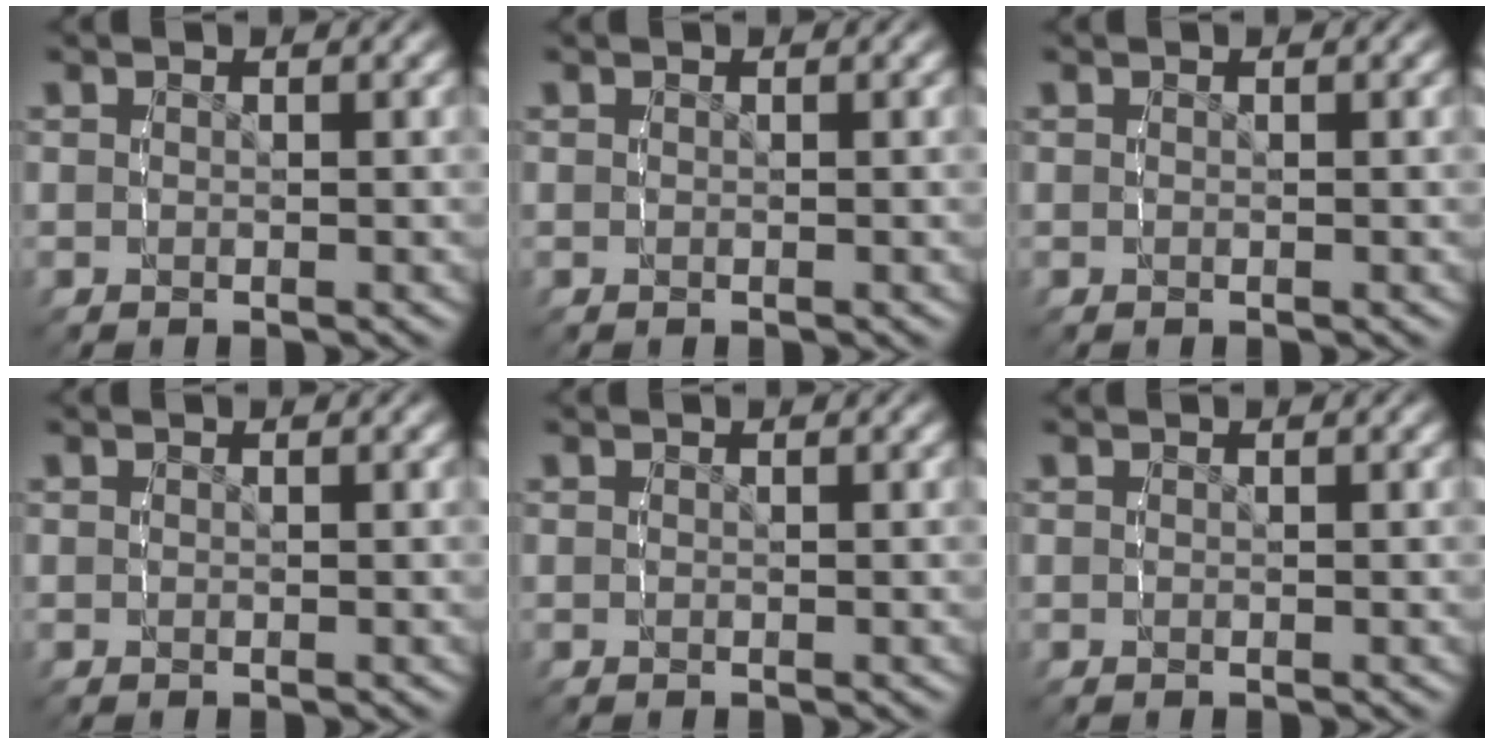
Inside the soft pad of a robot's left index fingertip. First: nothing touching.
{"total": 0.0}
{"total": 0.0}
{"total": 0.0}
{"total": 0.0}
{"total": 0.0}